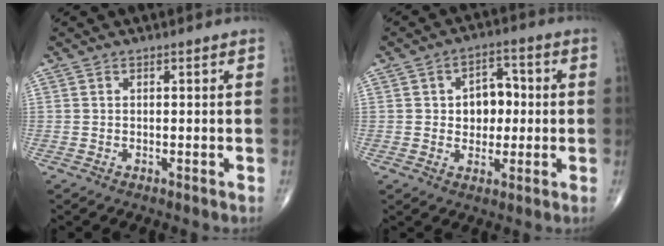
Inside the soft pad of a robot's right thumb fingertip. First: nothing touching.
{"total": 7.4, "force": [0.4, 5.4, 5.0], "torque": [-0.037, 0.013, 0.004]}